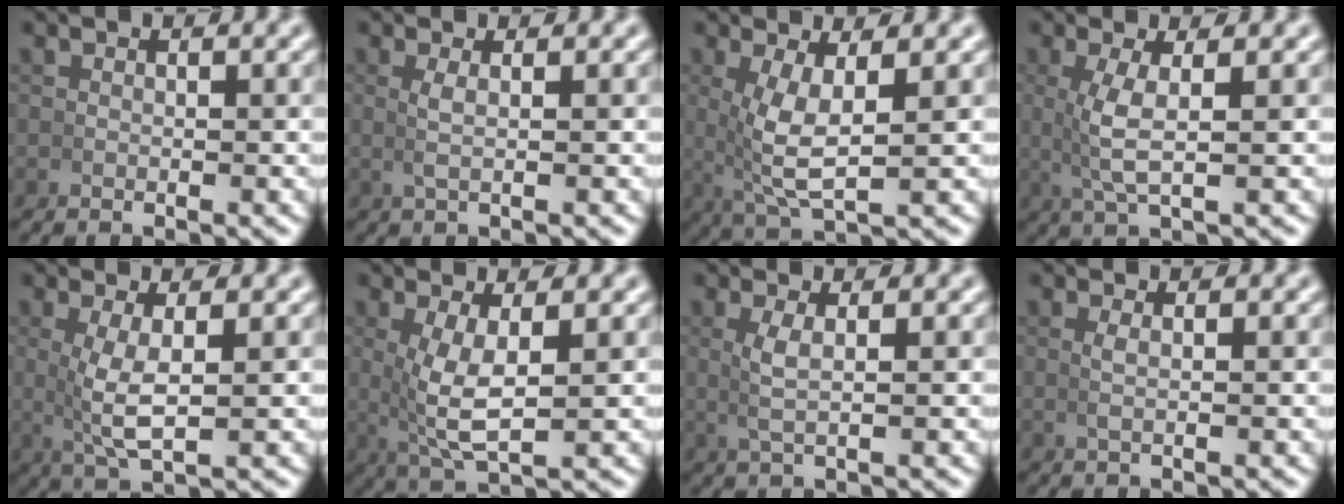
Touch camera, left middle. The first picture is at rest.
{"total": 1.4, "force": [0.4, -0.2, 1.3], "torque": [-0.031, -0.003, 0.013]}
{"total": 5.5, "force": [0.7, 2.1, 5.1], "torque": [-0.103, -0.011, 0.027]}
{"total": 3.6, "force": [0.6, 0.5, 3.5], "torque": [-0.078, -0.003, 0.019]}
{"total": 4.4, "force": [0.3, 1.2, 4.2], "torque": [-0.087, -0.009, 0.017]}
{"total": 5.6, "force": [0.5, 2.1, 5.2], "torque": [-0.105, -0.012, 0.025]}
{"total": 2.0, "force": [0.6, -0.1, 2.0], "torque": [-0.043, -0.002, 0.018]}
{"total": 0.9, "force": [0.3, -0.2, 0.8], "torque": [-0.022, -0.004, 0.010]}